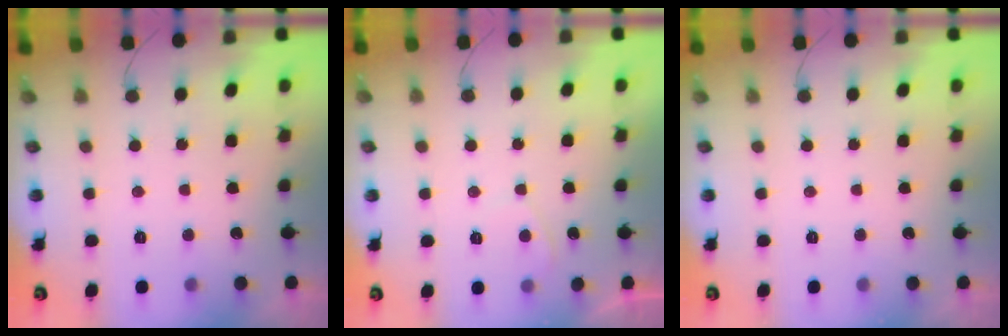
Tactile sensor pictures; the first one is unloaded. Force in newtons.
{"total": 1.0, "press": 0.8, "slide": 0.5}
{"total": 0.0}